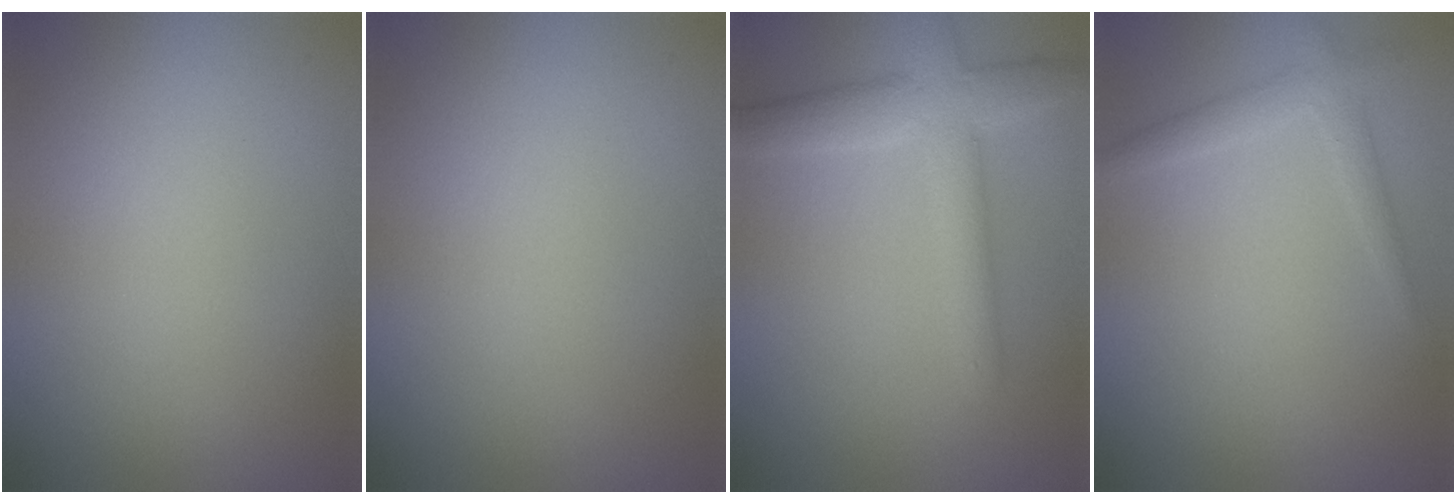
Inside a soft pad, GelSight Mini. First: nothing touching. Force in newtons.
{"total": 0.0}
{"total": 4.7, "press": 4.7, "slide": 0.3}
{"total": 1.8, "press": 1.8, "slide": 0.1}